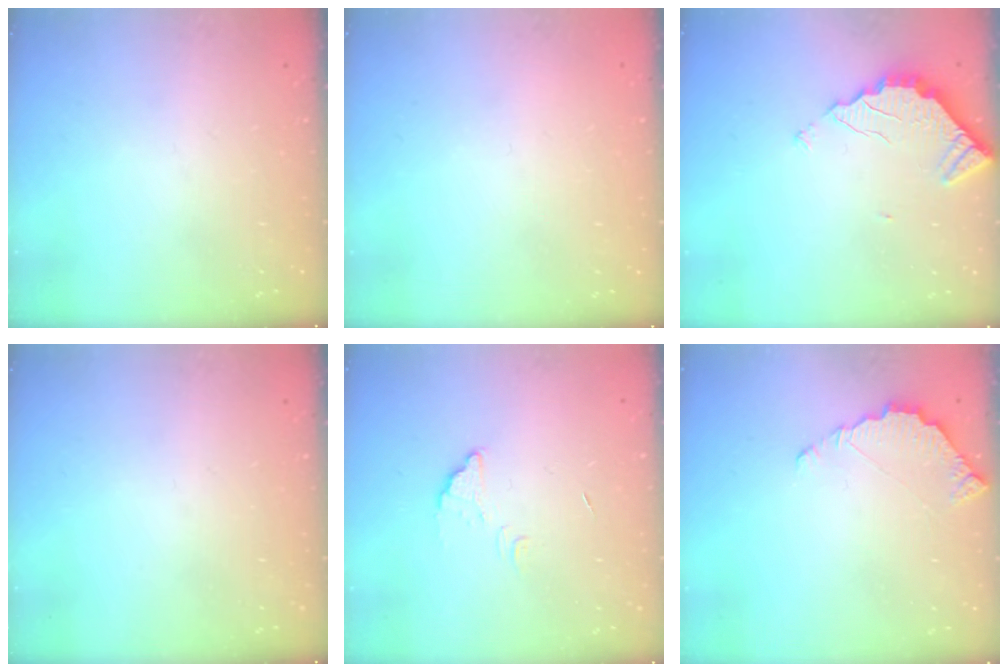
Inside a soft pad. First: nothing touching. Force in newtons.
{"total": 2.3, "press": 2.3, "slide": 0.1}
{"total": 3.3, "press": 3.3, "slide": 0.3}
{"total": 0.0}
{"total": 3.8, "press": 3.8, "slide": 0.3}
{"total": 4.1, "press": 4.1, "slide": 0.3}